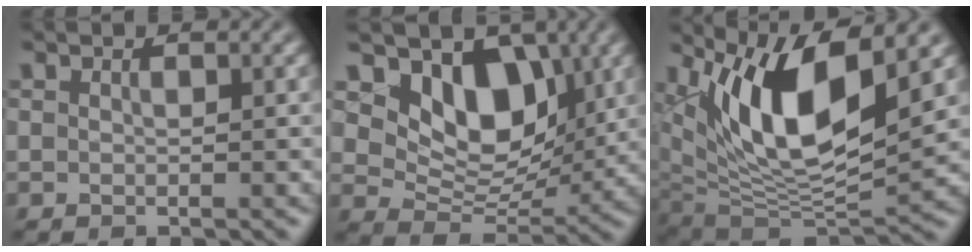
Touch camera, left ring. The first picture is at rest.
{"total": 7.4, "force": [2.9, 5.0, 4.6], "torque": [-0.069, -0.017, 0.042]}
{"total": 10.1, "force": [4.5, 3.8, 8.2], "torque": [-0.143, -0.016, 0.087]}